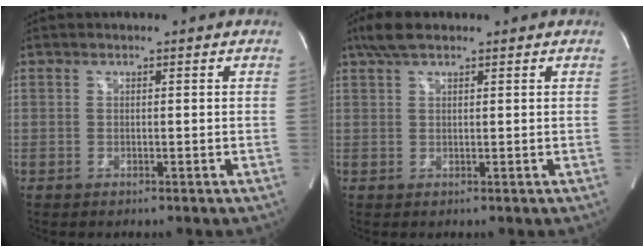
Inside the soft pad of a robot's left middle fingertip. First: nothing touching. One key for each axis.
{"total": 4.2, "fx": 3.0, "fy": 1.2, "fz": 2.6, "tx": -0.061, "ty": 0.021, "tz": 0.059}